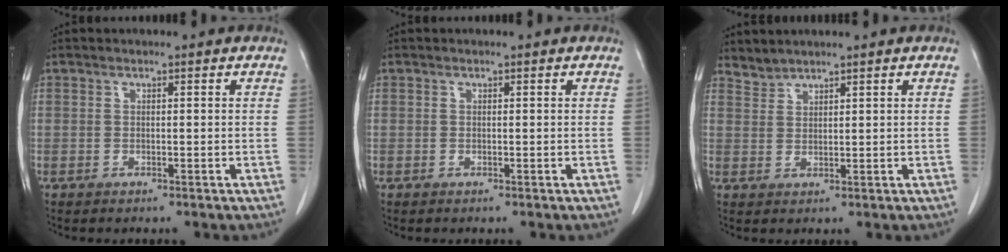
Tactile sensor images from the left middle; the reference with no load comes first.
{"total": 0.0}
{"total": 2.0, "force": [2.0, 0.0, -0.3], "torque": [0.003, 0.003, 0.045]}